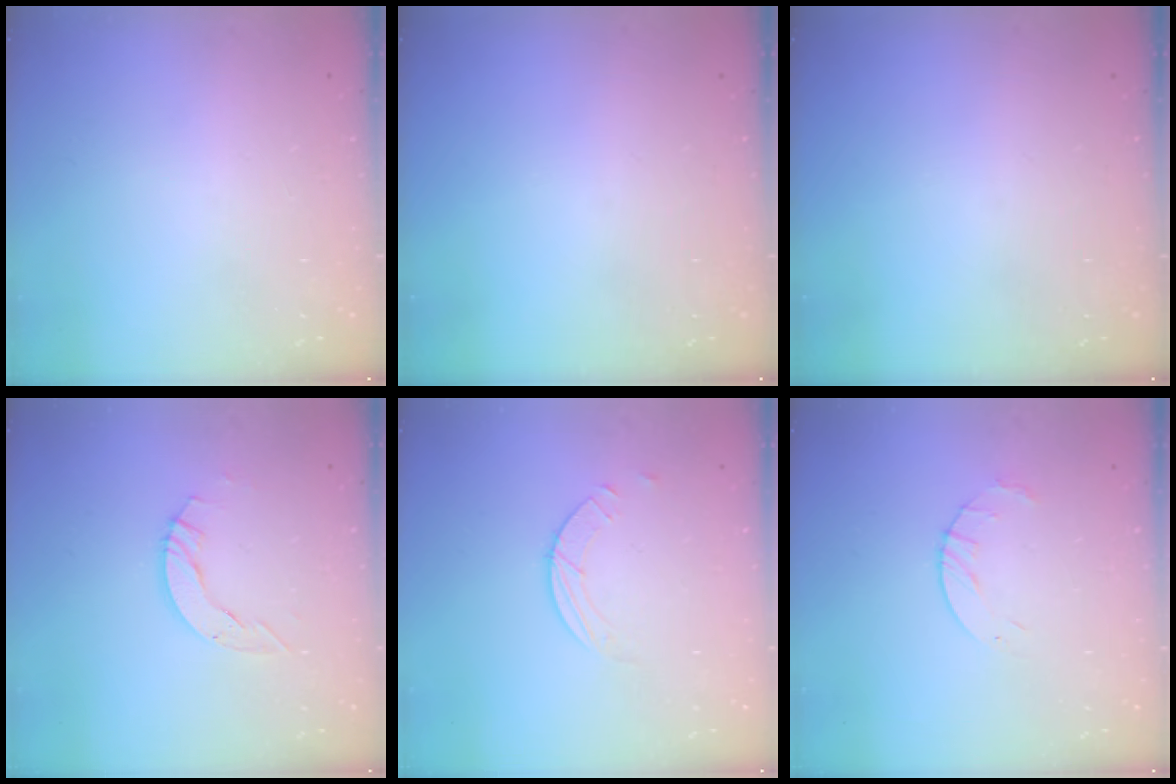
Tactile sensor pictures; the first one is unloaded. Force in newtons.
{"total": 0.0}
{"total": 0.0}
{"total": 5.0, "press": 5.0, "slide": 0.2}
{"total": 2.5, "press": 2.4, "slide": 0.2}
{"total": 3.5, "press": 3.5, "slide": 0.4}